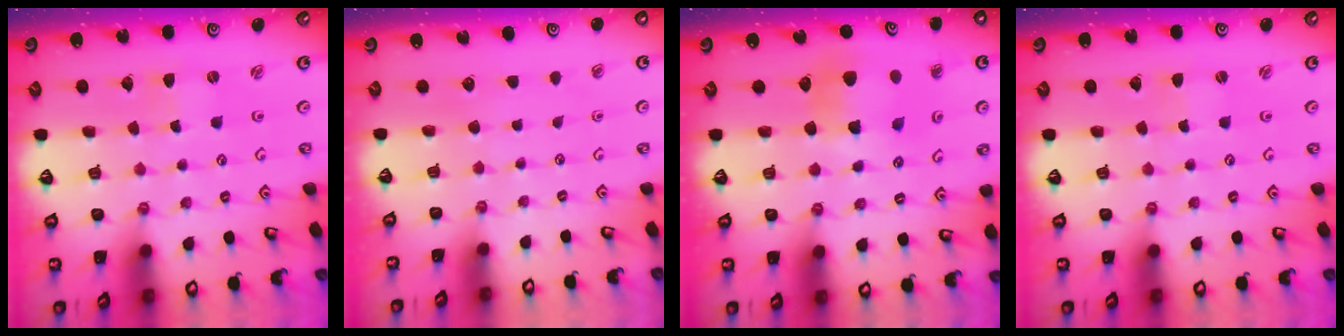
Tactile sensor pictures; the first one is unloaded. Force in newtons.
{"total": 0.0}
{"total": 8.0, "press": 8.0, "slide": 0.6}
{"total": 0.0}